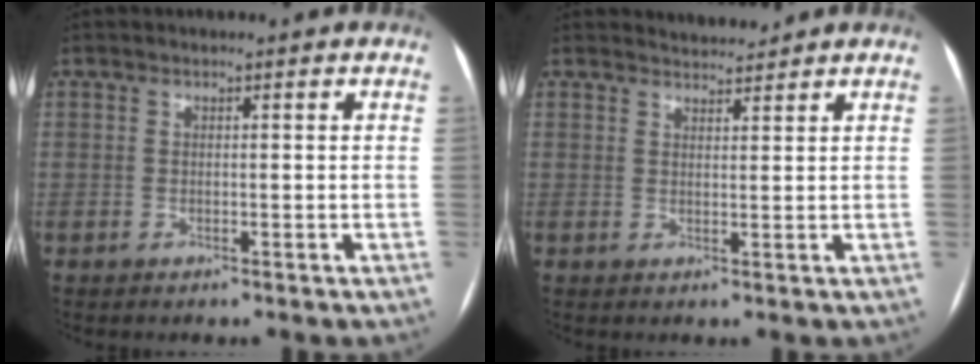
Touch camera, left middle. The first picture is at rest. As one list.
[{"total": 2.4, "force": [2.3, 0.1, -0.2], "torque": [-0.004, 0.006, 0.043]}]